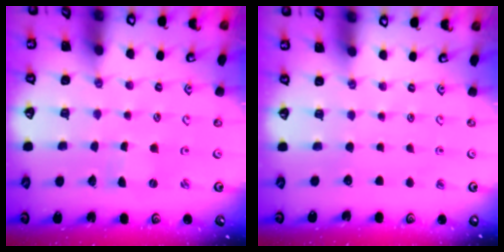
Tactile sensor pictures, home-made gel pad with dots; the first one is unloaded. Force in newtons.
{"total": 0.0}